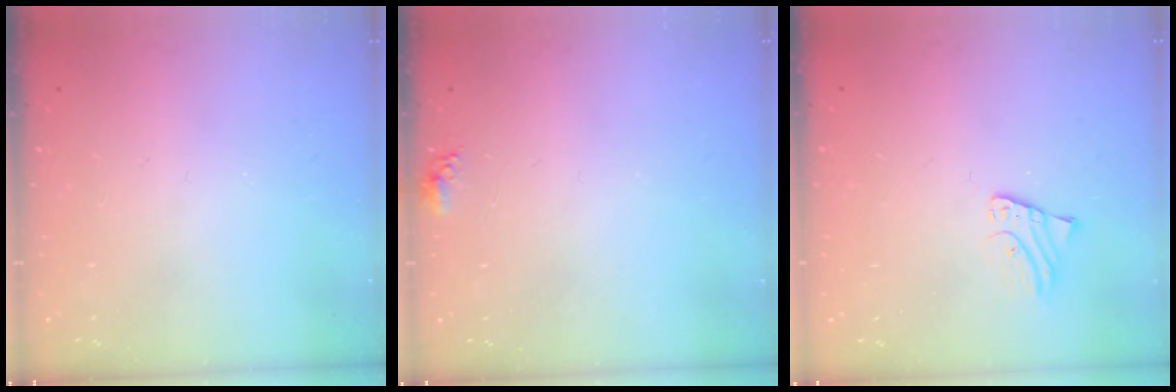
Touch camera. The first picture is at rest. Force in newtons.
{"total": 5.6, "press": 5.5, "slide": 0.7}
{"total": 1.3, "press": 1.3, "slide": 0.1}